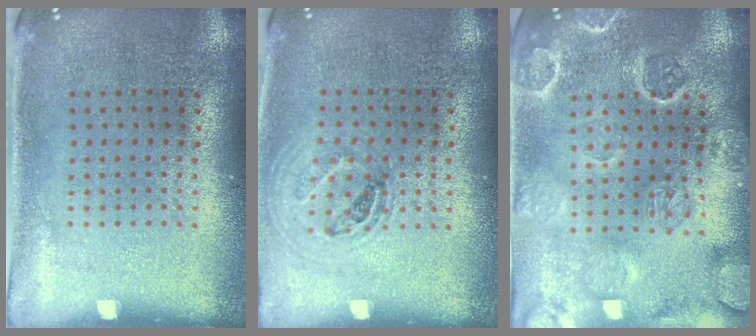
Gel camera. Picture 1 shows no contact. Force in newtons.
{"total": 1.1, "press": 1.0, "slide": 0.4}
{"total": 3.3, "press": 3.1, "slide": 1.1}